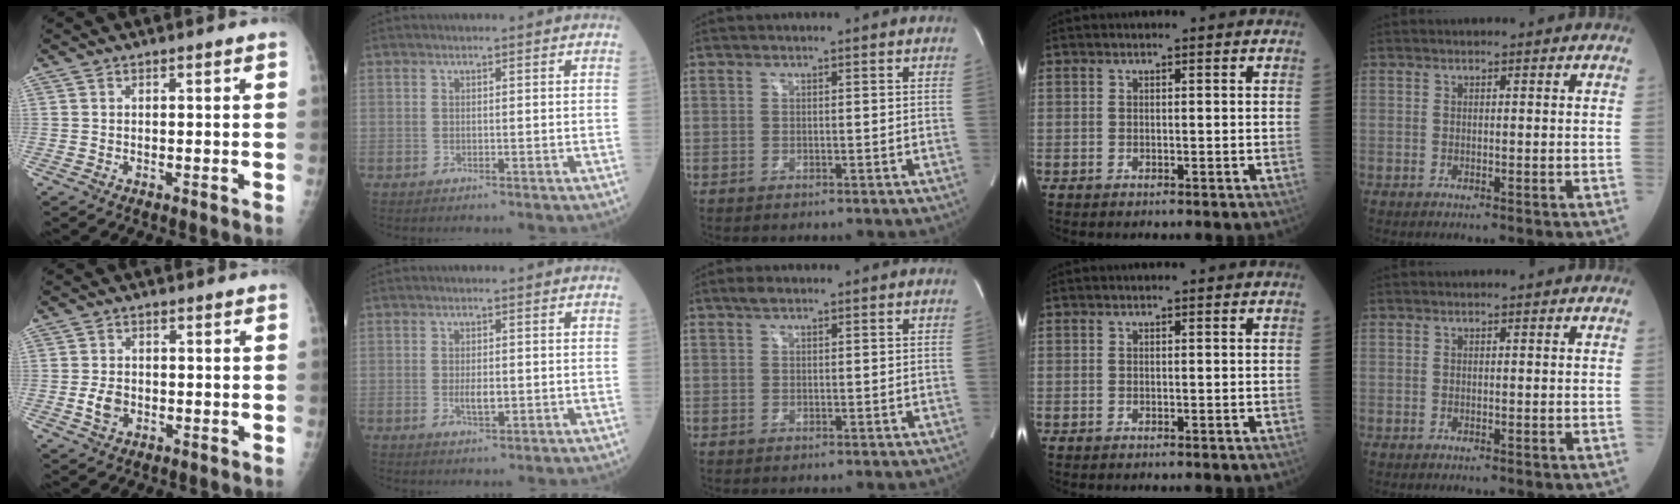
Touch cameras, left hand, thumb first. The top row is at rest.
{"thumb": {"total": 3.5, "force": [-0.7, 2.6, 2.2], "torque": [-0.035, 0.001, -0.011]}, "index": {"total": 2.6, "force": [-0.3, 1.0, 2.4], "torque": [-0.050, -0.002, -0.002]}, "middle": {"total": 1.4, "force": [1.0, 0.6, 0.8], "torque": [-0.019, 0.010, 0.018]}}